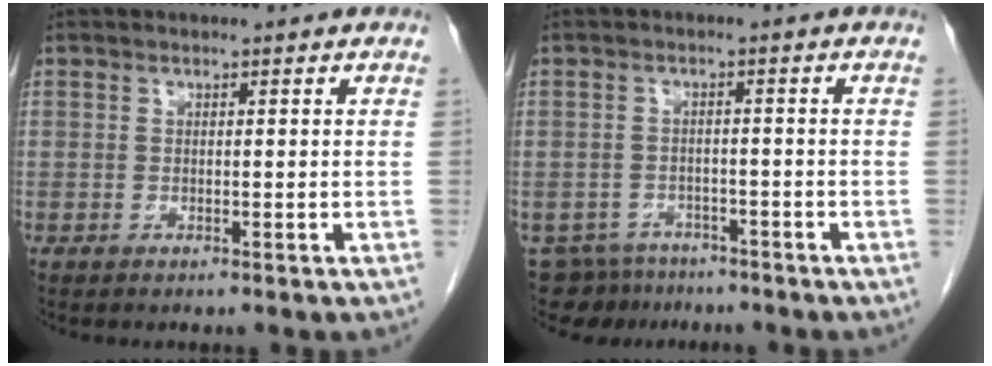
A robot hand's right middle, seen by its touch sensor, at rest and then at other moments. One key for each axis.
{"total": 6.7, "fx": -5.8, "fy": 3.4, "fz": 0.3, "tx": -0.002, "ty": 0.003, "tz": -0.083}